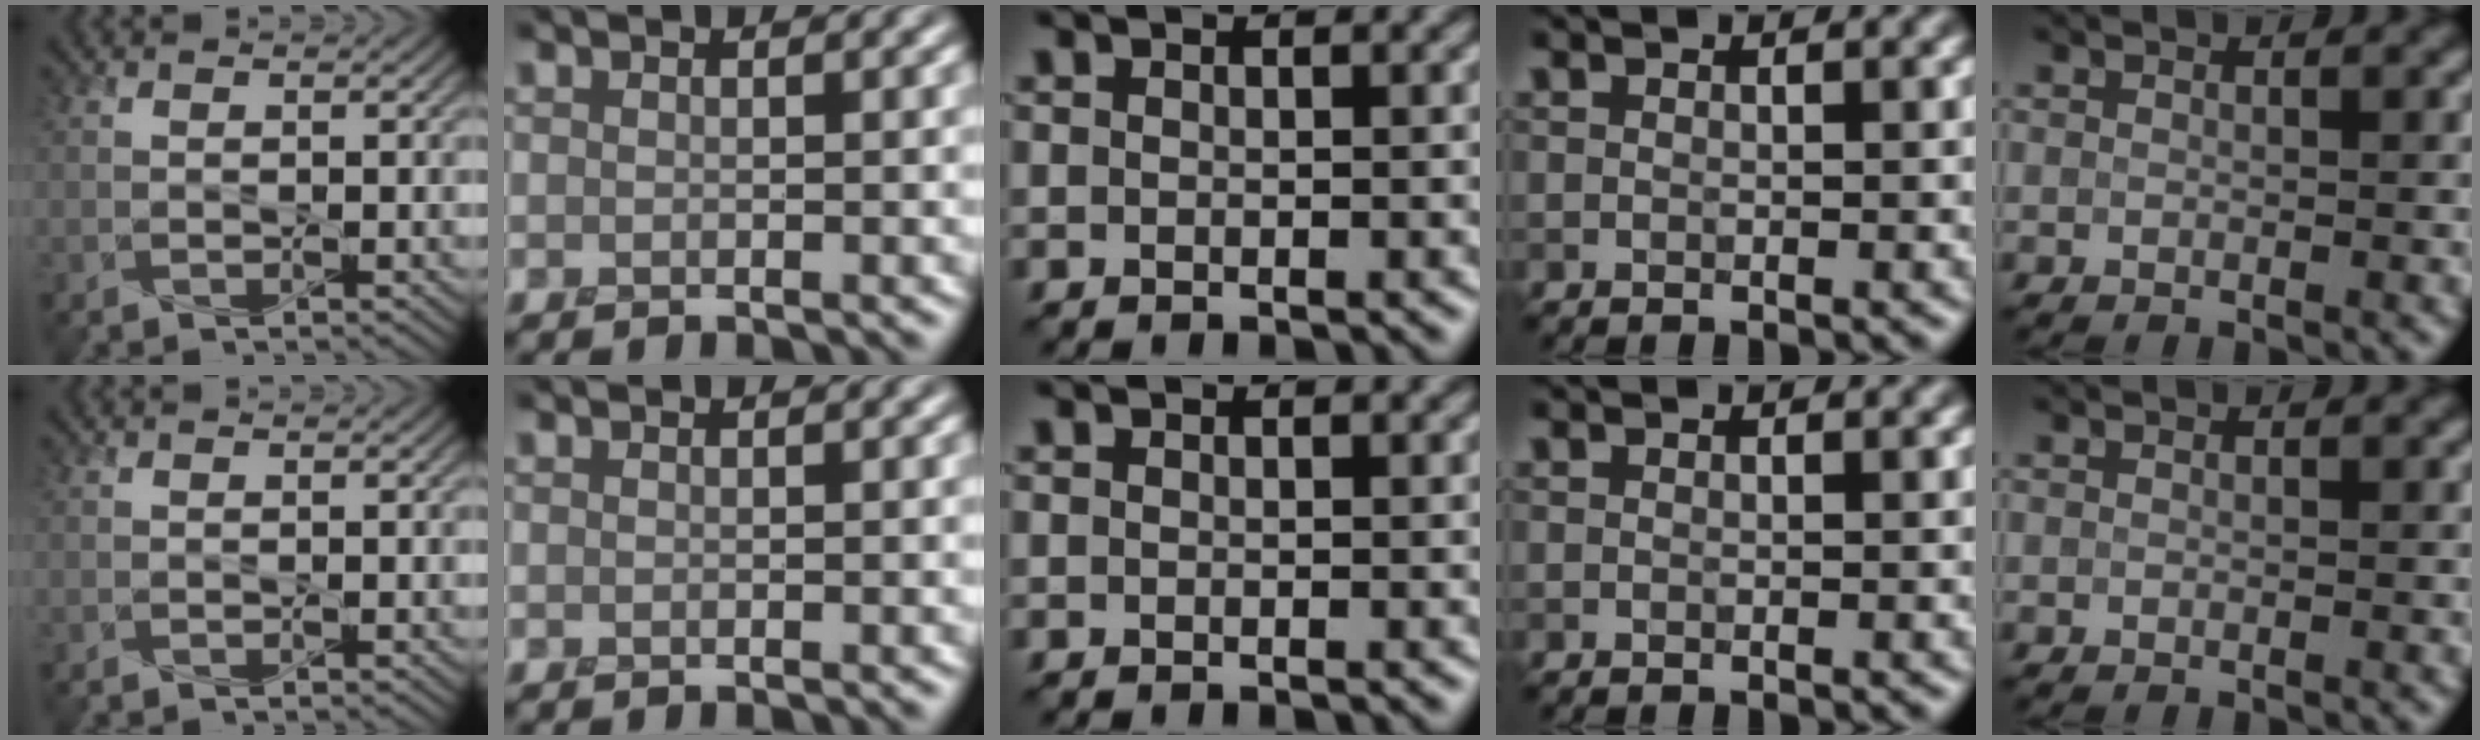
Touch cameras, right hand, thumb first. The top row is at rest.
{}